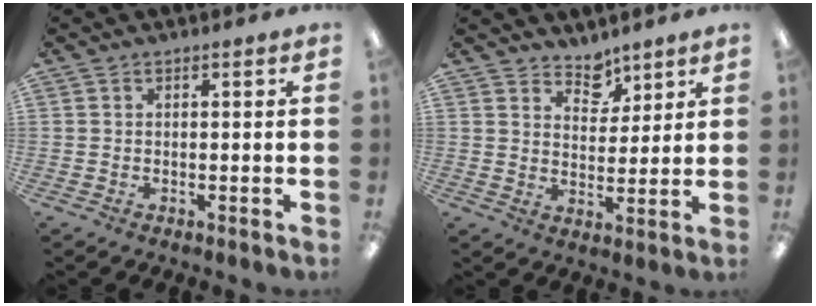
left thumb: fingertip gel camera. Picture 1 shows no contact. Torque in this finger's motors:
{"motor_torque": [0.06, 0.09, -0.19, -0.29, -0.04]}